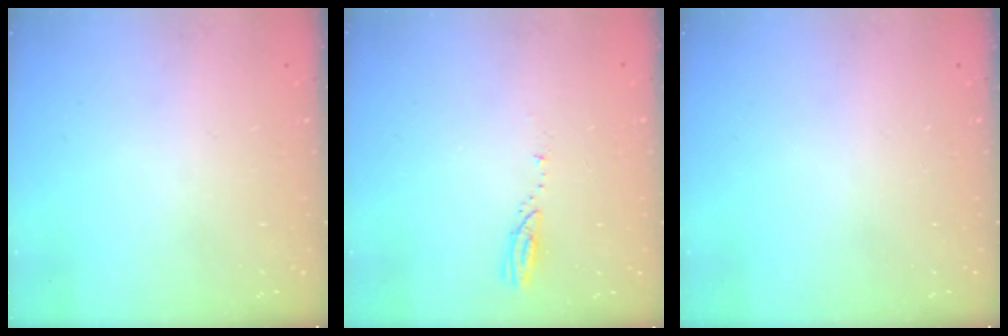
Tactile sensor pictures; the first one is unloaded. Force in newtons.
{"total": 2.9, "press": 2.9, "slide": 0.2}
{"total": 0.0}